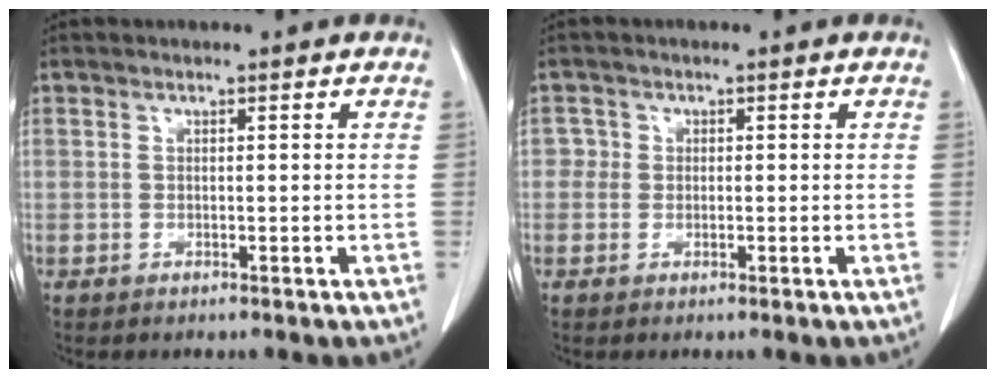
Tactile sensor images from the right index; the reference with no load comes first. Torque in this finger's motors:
{"motor_torque": [-0.06, 0.11, -0.05, 0.00]}